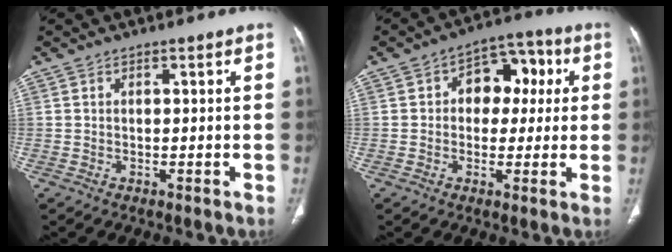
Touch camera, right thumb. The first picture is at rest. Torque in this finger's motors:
{"motor_torque": [-0.08, 1.40, 0.91, -0.15, 0.01]}